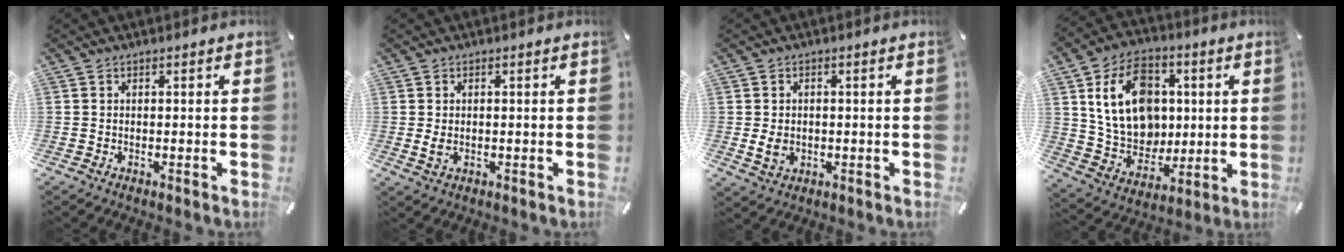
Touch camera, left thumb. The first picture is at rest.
{"total": 2.2, "force": [-0.1, 1.3, 1.7], "torque": [-0.040, -0.001, -0.003]}
{"total": 3.6, "force": [-0.4, 2.8, 2.3], "torque": [-0.048, -0.005, -0.010]}
{"total": 17.5, "force": [3.1, 14.1, 9.9], "torque": [-0.186, 0.001, 0.065]}